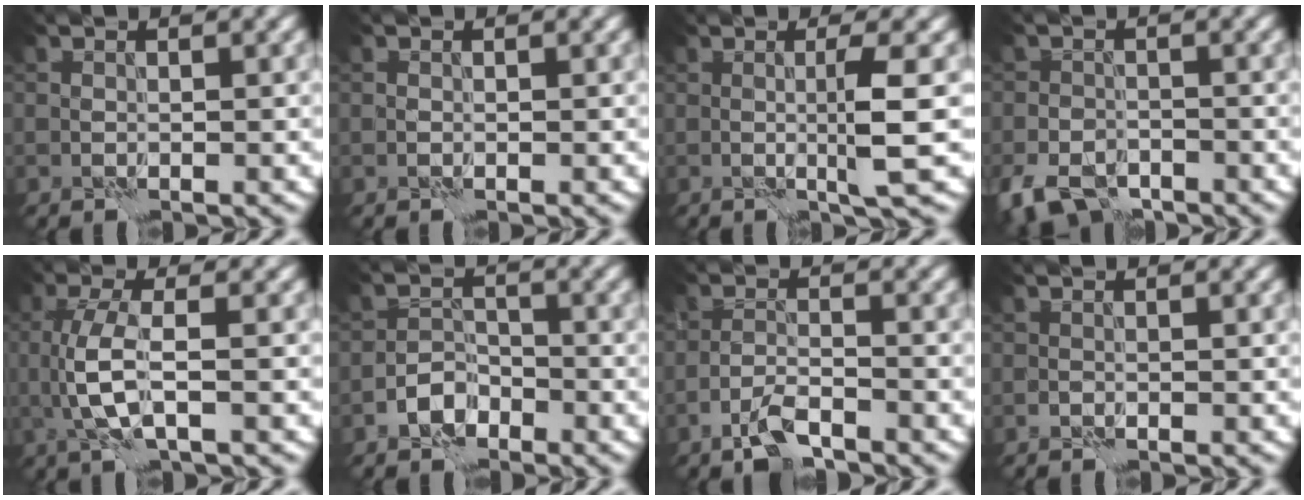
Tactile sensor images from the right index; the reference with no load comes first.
{"total": 0.0}
{"total": 3.5, "force": [0.2, 0.2, 3.5], "torque": [-0.062, -0.005, 0.002]}
{"total": 5.3, "force": [-3.5, 2.9, 2.7], "torque": [-0.052, -0.008, -0.070]}
{"total": 4.2, "force": [0.0, 1.4, 4.0], "torque": [-0.097, -0.004, -0.002]}
{"total": 2.3, "force": [-1.5, 1.6, 0.9], "torque": [-0.014, 0.010, -0.031]}
{"total": 3.0, "force": [-2.2, 0.8, 1.8], "torque": [-0.041, 0.004, -0.048]}
{"total": 0.0}